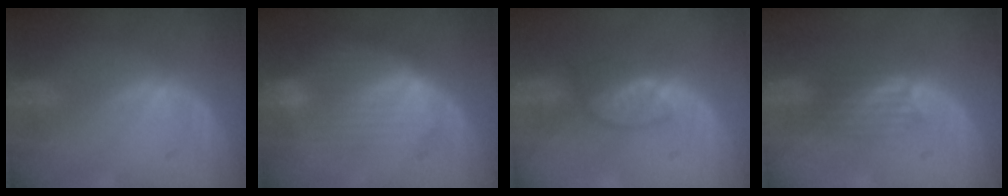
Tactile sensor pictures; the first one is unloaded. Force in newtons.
{"total": 7.8, "press": 7.8, "slide": 0.1}
{"total": 3.6, "press": 3.5, "slide": 1.1}
{"total": 3.3, "press": 2.9, "slide": 1.6}